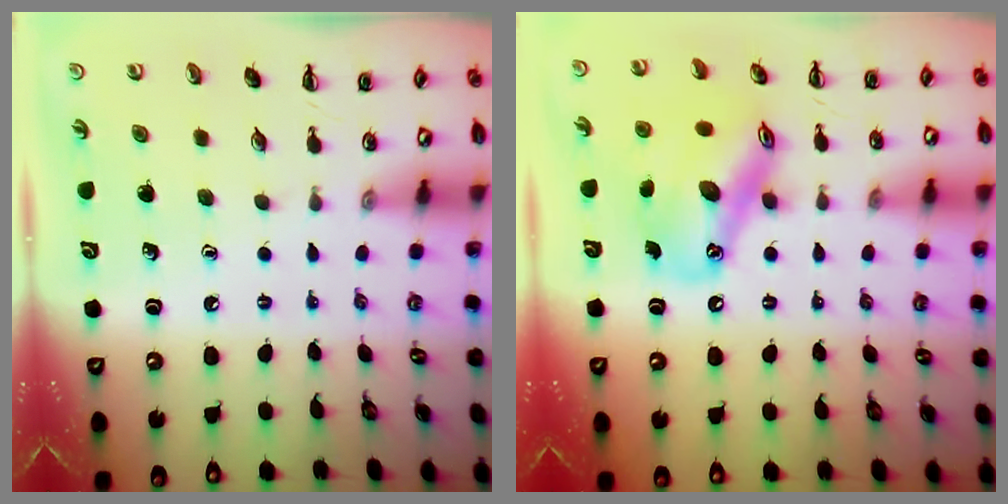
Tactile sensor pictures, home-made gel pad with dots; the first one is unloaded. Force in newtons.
{"total": 15.4, "press": 14.9, "slide": 3.9}